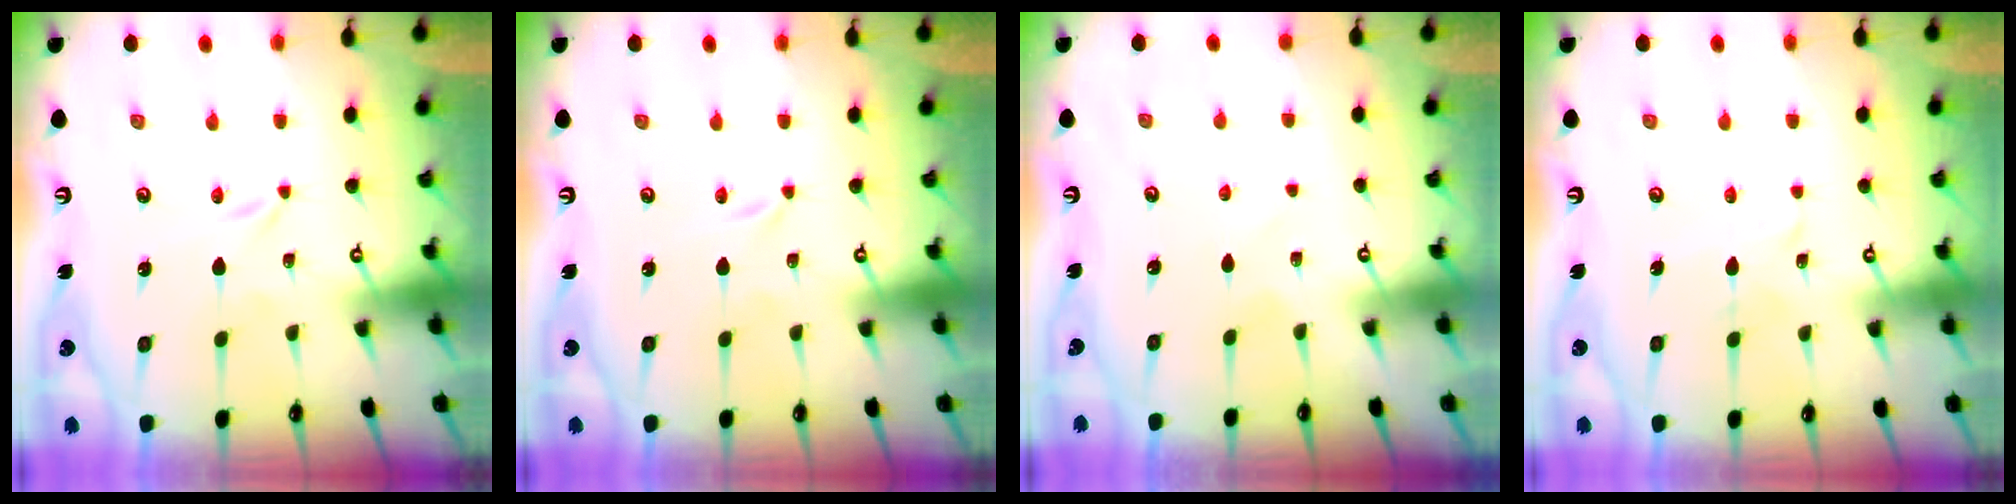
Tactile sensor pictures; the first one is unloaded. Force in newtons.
{"total": 0.0}
{"total": 1.7, "press": 1.7, "slide": 0.3}
{"total": 5.6, "press": 5.6, "slide": 0.4}